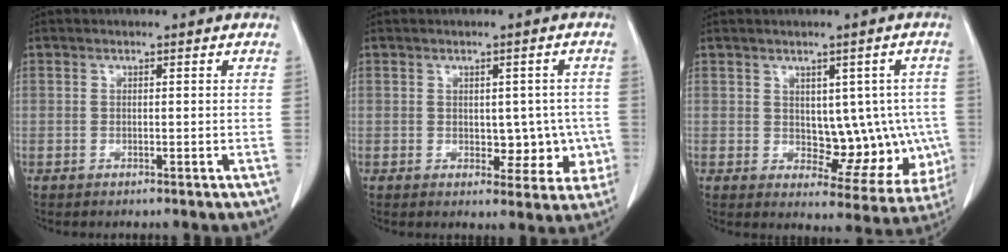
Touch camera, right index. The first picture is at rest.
{"total": 5.9, "force": [-0.5, 3.7, 4.5], "torque": [-0.035, 0.012, 0.001]}
{"total": 10.2, "force": [0.2, 5.9, 8.4], "torque": [-0.081, 0.013, 0.021]}